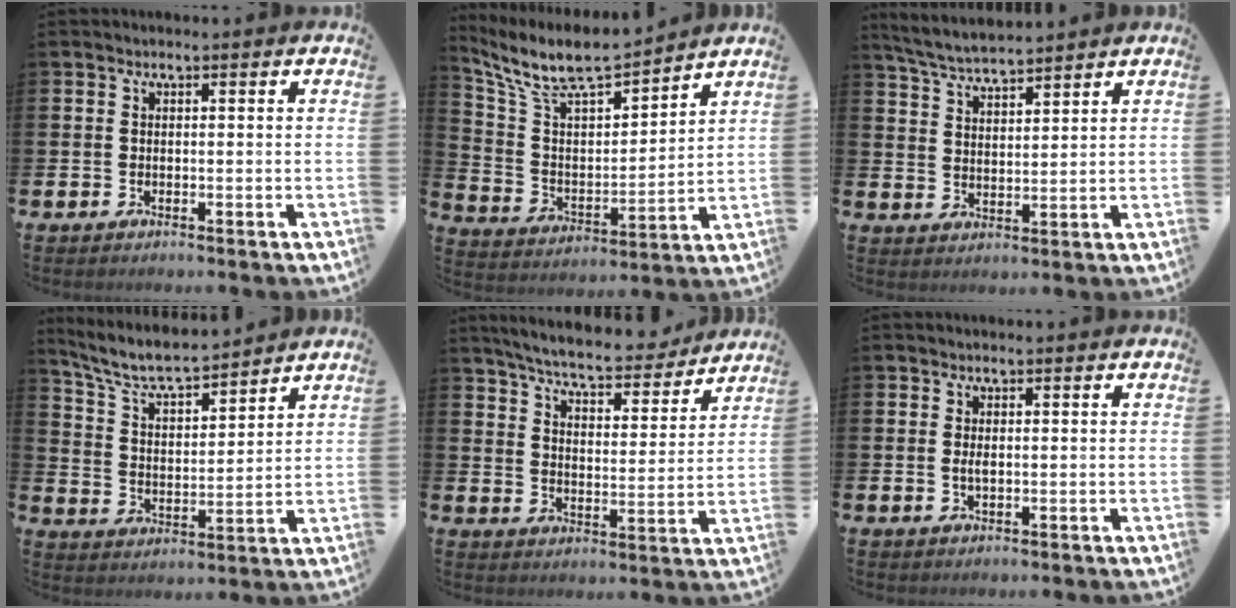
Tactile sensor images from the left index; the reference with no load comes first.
{"total": 9.0, "force": [8.2, 1.8, 3.1], "torque": [-0.106, -0.059, 0.143]}
{"total": 5.0, "force": [4.9, 0.3, 0.9], "torque": [-0.039, -0.023, 0.089]}
{"total": 7.2, "force": [6.7, 1.1, 2.5], "torque": [-0.083, -0.041, 0.116]}
{"total": 7.0, "force": [6.6, 0.9, 2.1], "torque": [-0.064, -0.049, 0.112]}
{"total": 1.2, "force": [0.0, 0.5, 1.1], "torque": [-0.021, 0.003, -0.002]}